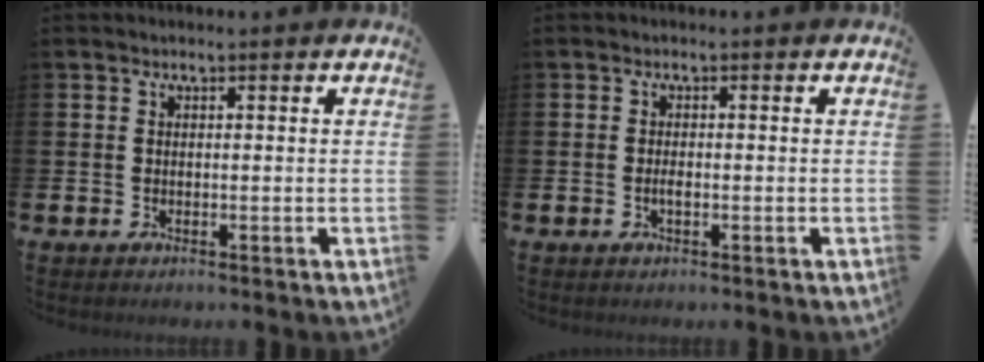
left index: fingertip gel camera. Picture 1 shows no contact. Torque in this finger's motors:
{"motor_torque": [0.06, 0.04, 0.02, 0.03]}